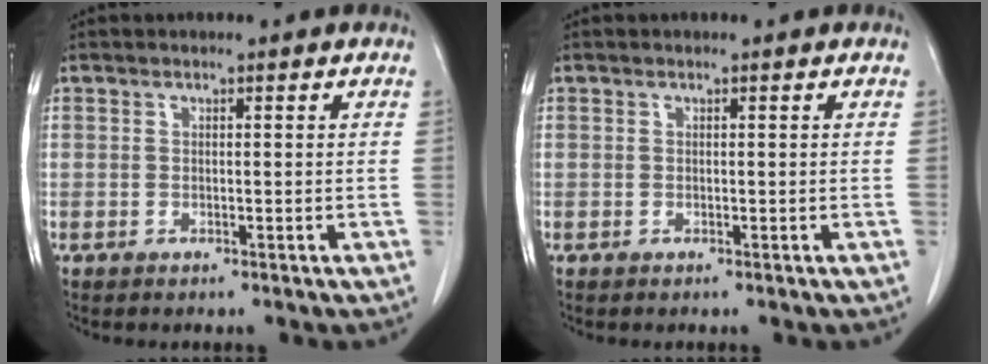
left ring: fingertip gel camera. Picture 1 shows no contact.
{"total": 0.0}